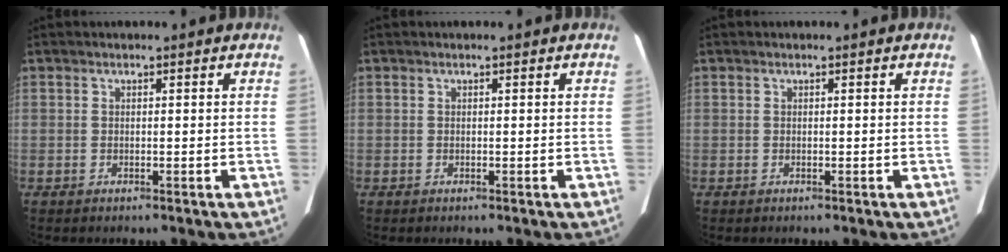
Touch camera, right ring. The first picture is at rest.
{"total": 0.0}
{"total": 0.0}